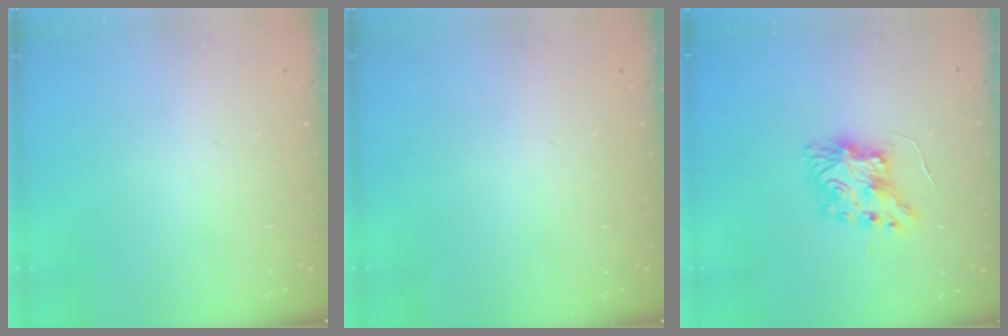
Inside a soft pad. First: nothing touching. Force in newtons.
{"total": 0.0}
{"total": 9.8, "press": 9.8, "slide": 0.9}